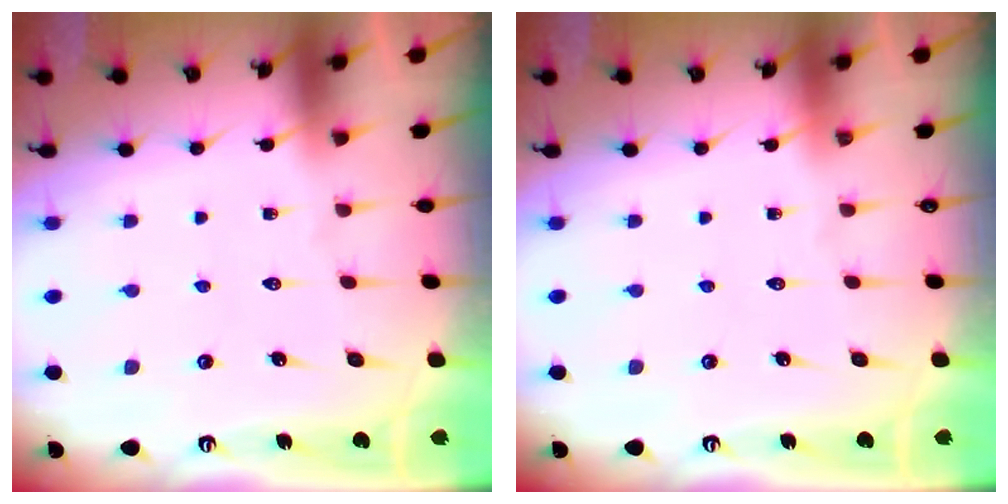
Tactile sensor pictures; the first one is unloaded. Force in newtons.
{"total": 0.0}